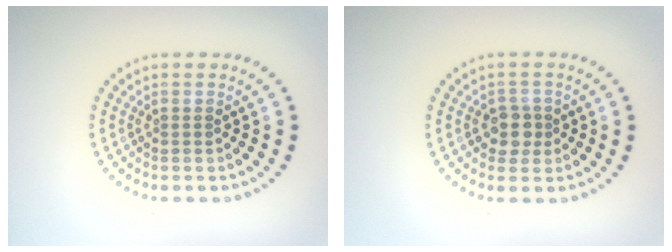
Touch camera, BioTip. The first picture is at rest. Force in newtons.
{"total": 2.1, "press": 1.9, "slide": 0.8}